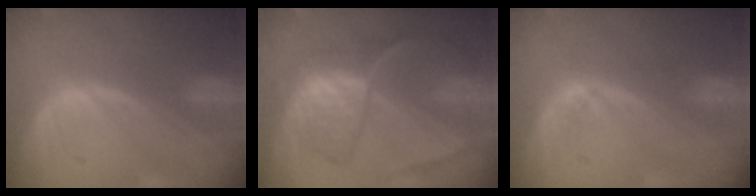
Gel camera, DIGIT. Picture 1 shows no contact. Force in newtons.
{"total": 9.3, "press": 7.7, "slide": 5.1}
{"total": 1.7, "press": 1.5, "slide": 0.8}